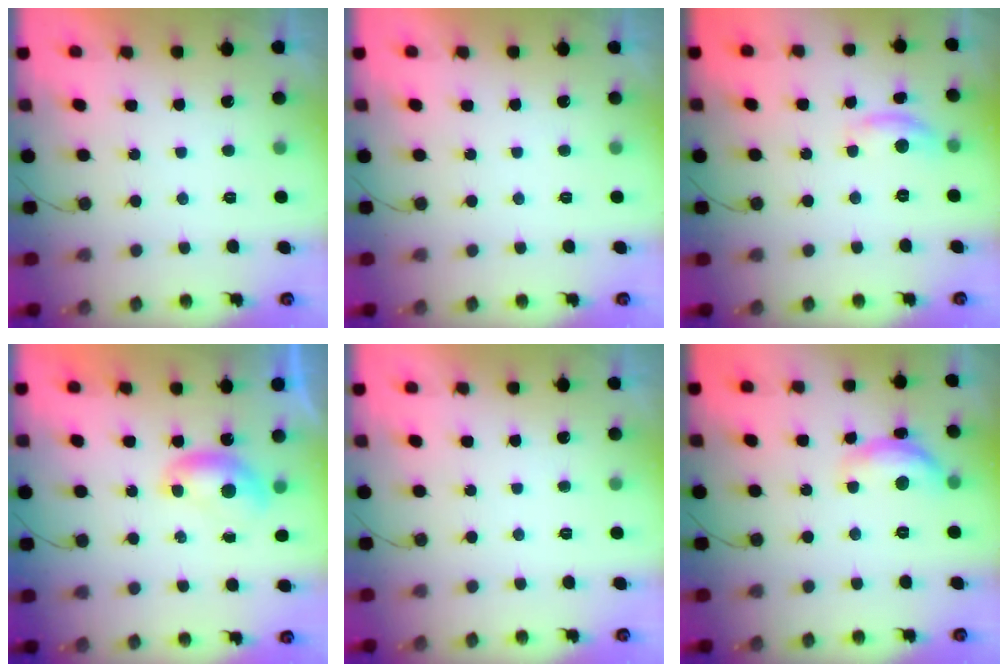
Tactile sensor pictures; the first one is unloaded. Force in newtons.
{"total": 0.0}
{"total": 6.8, "press": 6.8, "slide": 0.2}
{"total": 6.5, "press": 6.4, "slide": 0.9}
{"total": 0.0}
{"total": 11.3, "press": 11.3, "slide": 0.6}